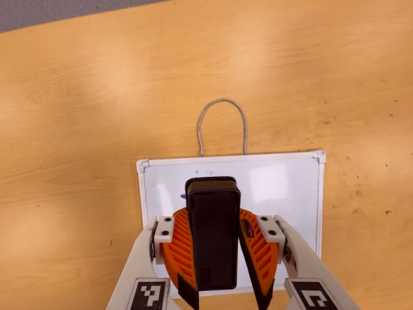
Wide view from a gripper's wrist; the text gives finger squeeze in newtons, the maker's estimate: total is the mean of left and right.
{"total": 10.1, "left": 10.1, "right": 10.0}